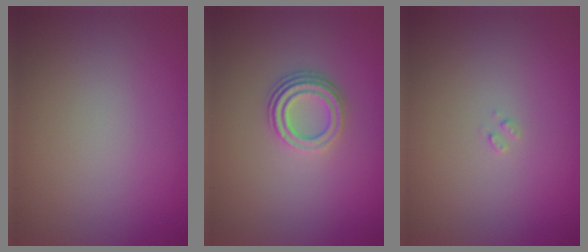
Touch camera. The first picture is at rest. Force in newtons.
{"total": 3.3, "press": 2.4, "slide": 2.3}
{"total": 0.6, "press": 0.6, "slide": 0.2}